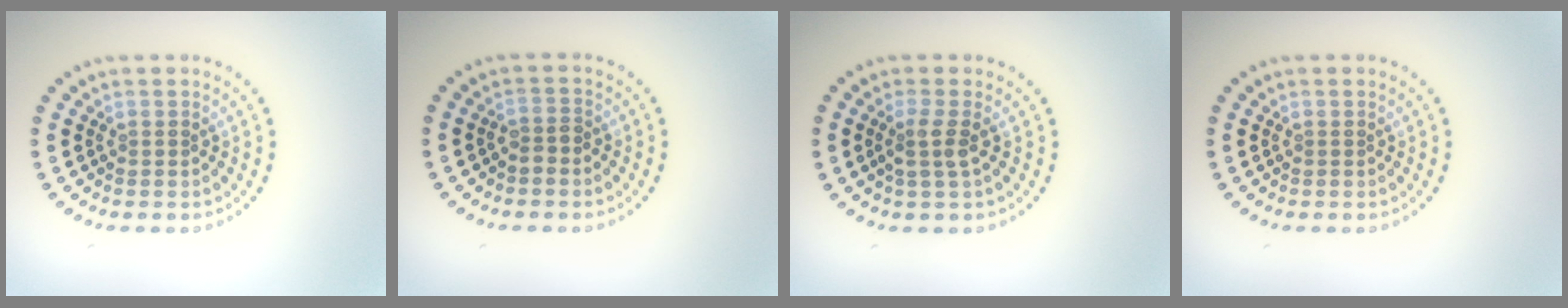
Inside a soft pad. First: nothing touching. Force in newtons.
{"total": 1.3, "press": 1.1, "slide": 0.7}
{"total": 2.0, "press": 1.5, "slide": 1.2}
{"total": 0.0}